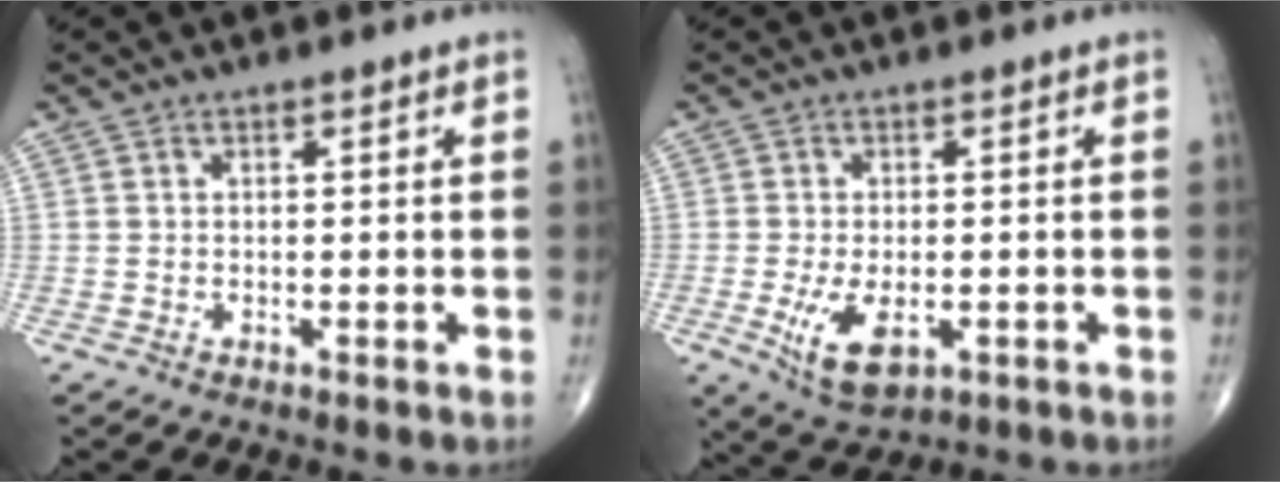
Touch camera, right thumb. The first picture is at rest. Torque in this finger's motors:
{"motor_torque": [0.45, 0.28, 0.41, 0.37, 0.20]}